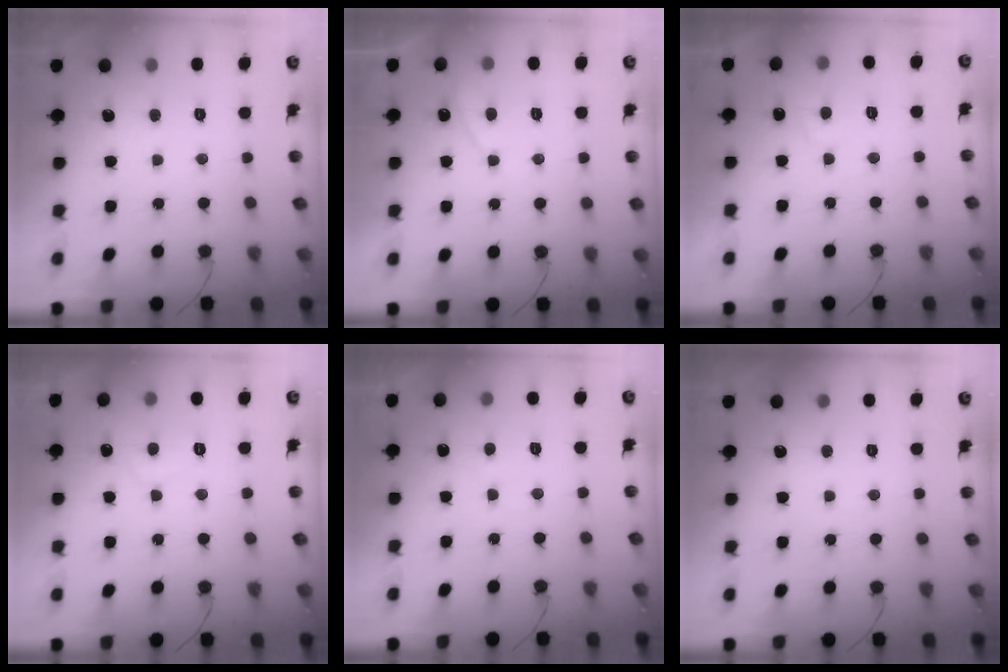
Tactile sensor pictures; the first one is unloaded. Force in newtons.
{"total": 2.3, "press": 2.2, "slide": 0.4}
{"total": 2.3, "press": 2.2, "slide": 0.6}
{"total": 5.1, "press": 5.1, "slide": 0.5}
{"total": 0.6, "press": 0.4, "slide": 0.4}
{"total": 0.0}